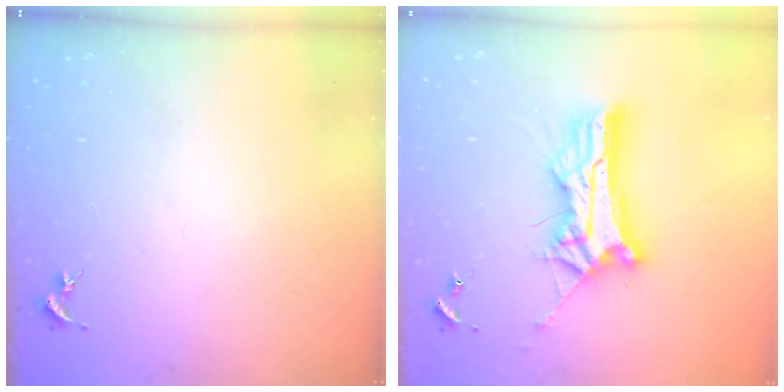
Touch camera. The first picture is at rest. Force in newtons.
{"total": 12.6, "press": 12.6, "slide": 1.2}